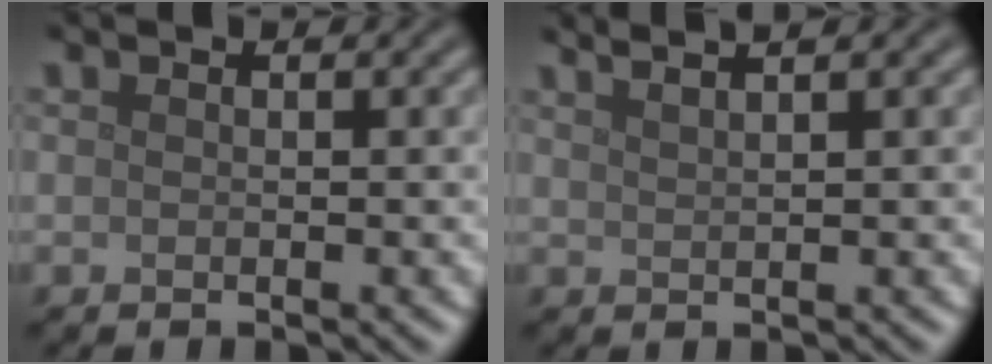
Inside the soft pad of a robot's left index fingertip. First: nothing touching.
{"total": 4.1, "force": [3.0, 1.5, 2.5], "torque": [-0.011, 0.027, 0.015]}